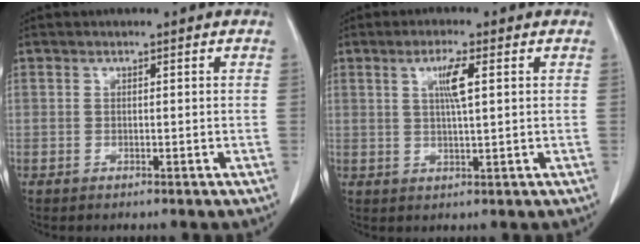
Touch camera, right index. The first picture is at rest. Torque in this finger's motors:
{"motor_torque": [0.24, 0.07, 0.10, 0.05]}